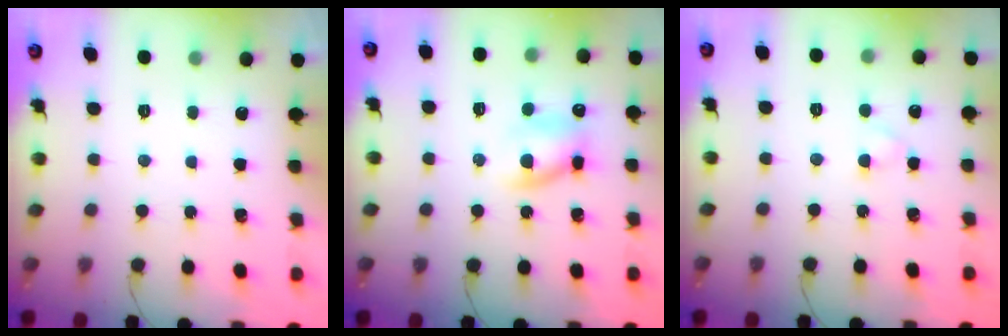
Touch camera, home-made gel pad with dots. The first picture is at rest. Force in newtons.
{"total": 8.9, "press": 8.6, "slide": 2.2}
{"total": 2.0, "press": 1.8, "slide": 0.9}